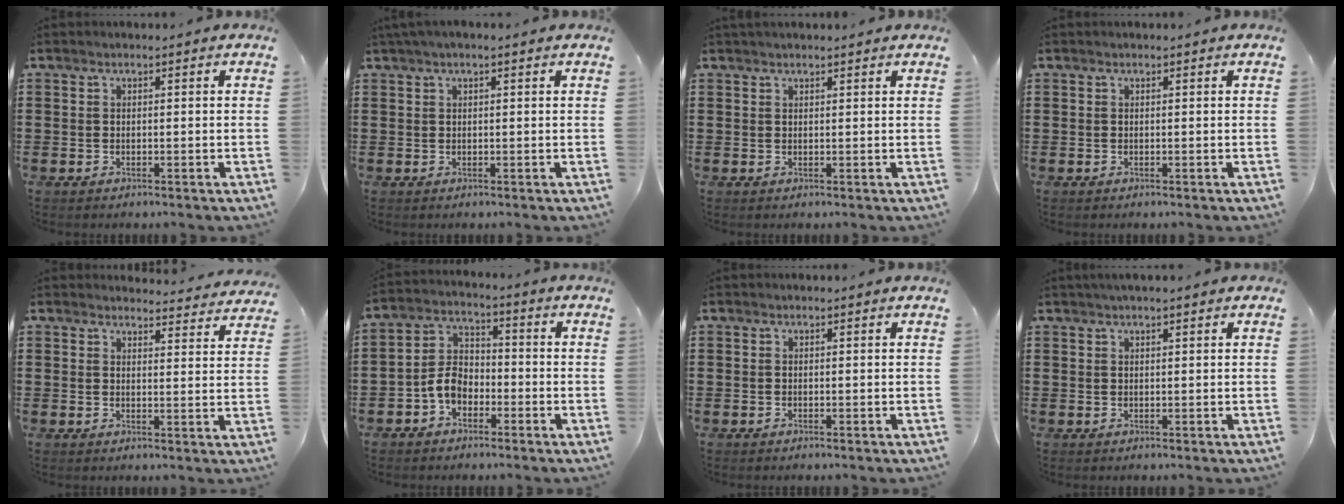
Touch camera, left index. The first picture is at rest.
{"total": 1.4, "force": [0.7, 0.1, 1.2], "torque": [-0.023, 0.000, 0.014]}
{"total": 1.1, "force": [1.0, 0.1, 0.4], "torque": [-0.008, 0.001, 0.019]}
{"total": 0.0}
{"total": 3.4, "force": [3.4, 0.3, 0.2], "torque": [-0.007, -0.020, 0.060]}
{"total": 5.6, "force": [-2.9, 3.7, 3.1], "torque": [-0.079, 0.009, -0.062]}
{"total": 0.0}
{"total": 1.2, "force": [0.9, 0.0, 0.7], "torque": [-0.016, 0.002, 0.017]}